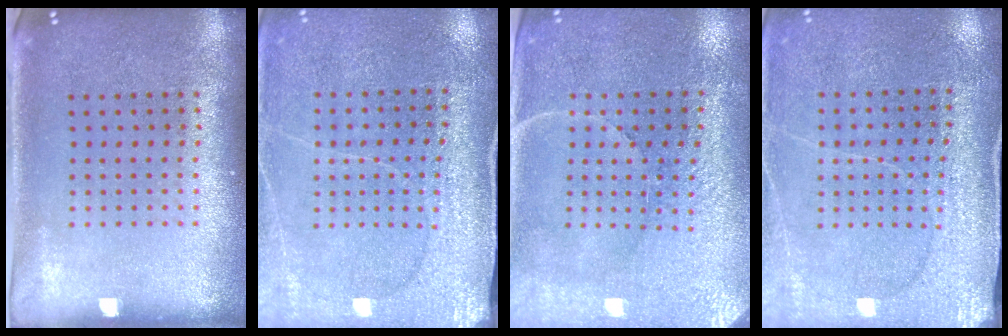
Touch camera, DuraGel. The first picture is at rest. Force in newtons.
{"total": 3.0, "press": 3.0, "slide": 0.1}
{"total": 3.3, "press": 3.2, "slide": 0.8}
{"total": 3.0, "press": 3.0, "slide": 0.1}